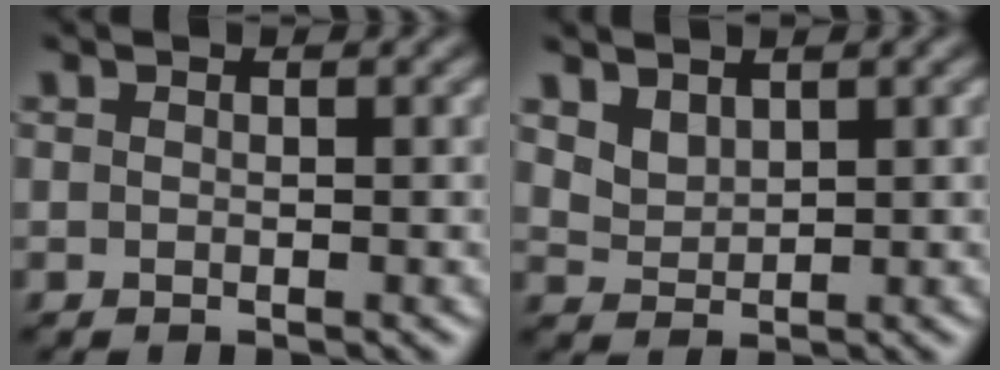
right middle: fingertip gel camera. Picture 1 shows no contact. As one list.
[{"total": 1.9, "force": [1.6, 1.0, 0.5], "torque": [-0.016, -0.004, 0.036]}]